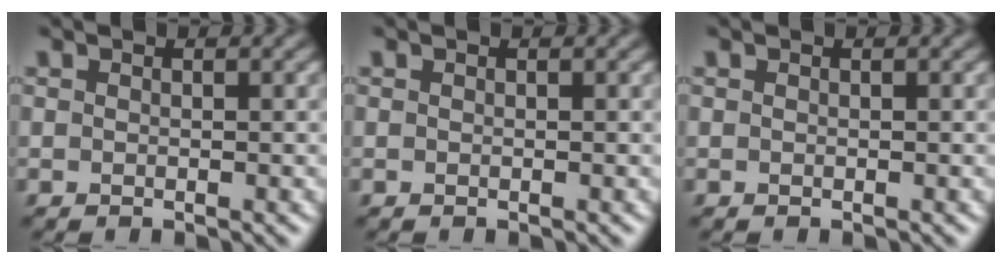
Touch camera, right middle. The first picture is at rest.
{"total": 0.0}
{"total": 0.0}